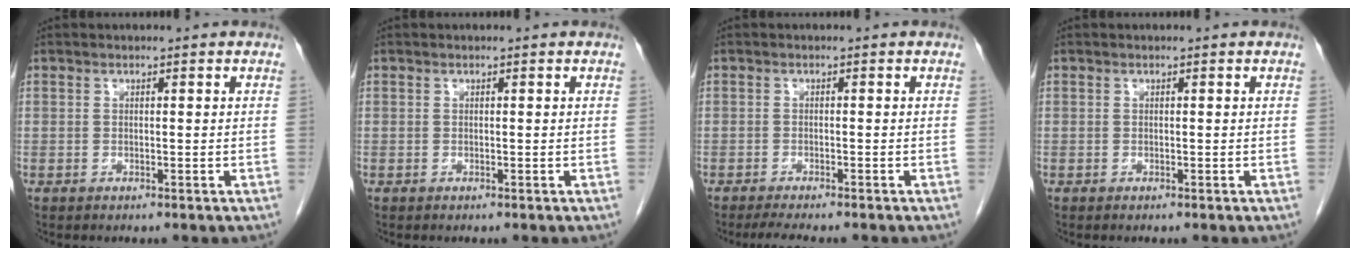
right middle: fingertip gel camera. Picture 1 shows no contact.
{"total": 0.0}
{"total": 5.1, "force": [-4.4, 0.6, 2.6], "torque": [-0.037, -0.012, -0.064]}
{"total": 0.0}